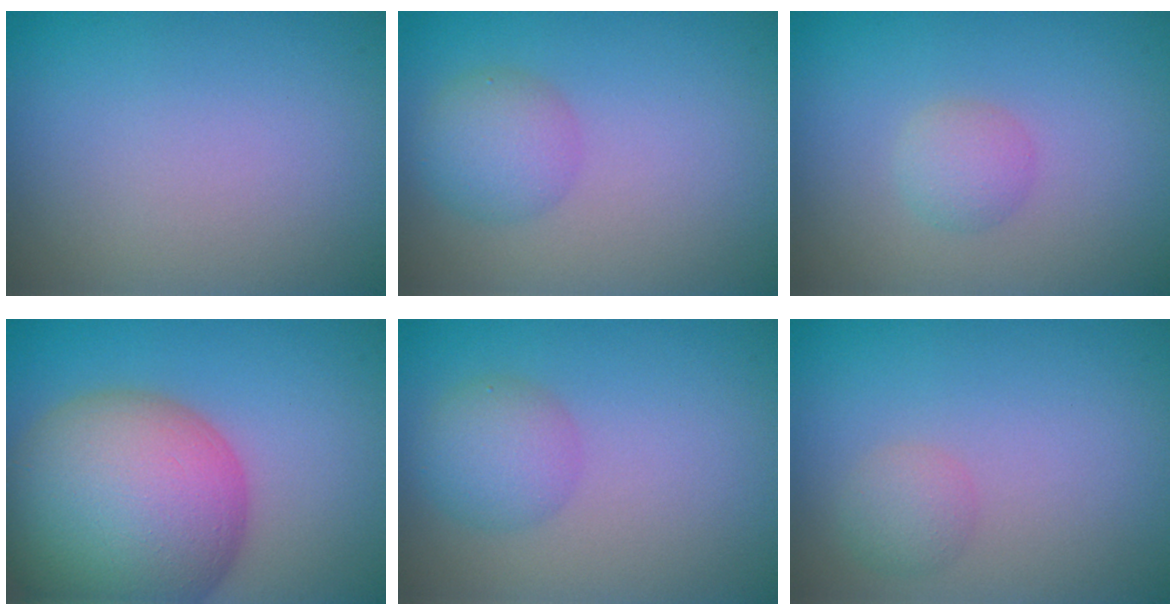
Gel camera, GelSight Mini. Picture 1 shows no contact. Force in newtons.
{"total": 2.8, "press": 2.8, "slide": 0.1}
{"total": 1.6, "press": 1.6, "slide": 0.1}
{"total": 14.9, "press": 14.9, "slide": 0.9}
{"total": 2.8, "press": 2.8, "slide": 0.1}
{"total": 1.5, "press": 1.5, "slide": 0.1}